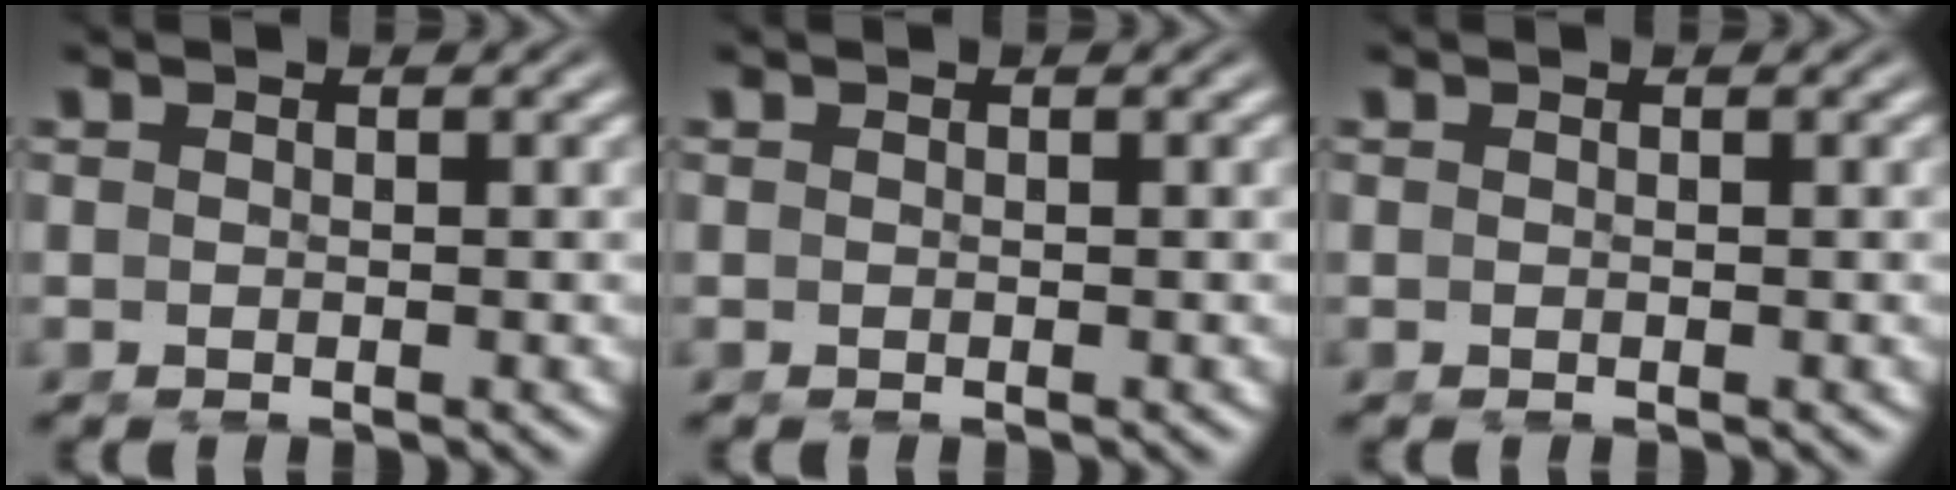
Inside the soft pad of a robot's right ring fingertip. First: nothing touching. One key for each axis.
{"total": 0.0}
{"total": 0.0}